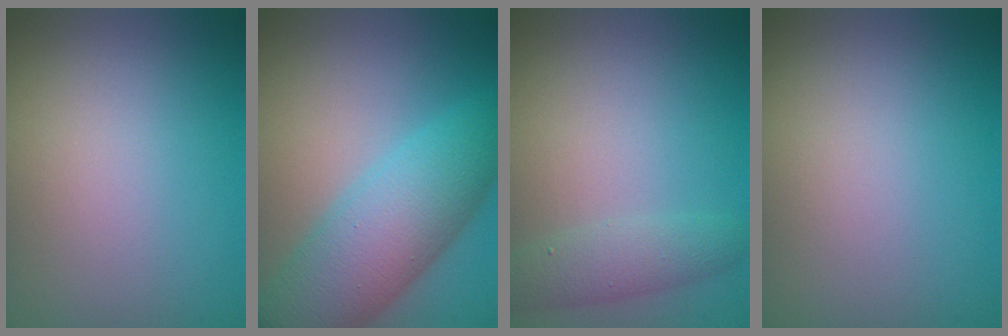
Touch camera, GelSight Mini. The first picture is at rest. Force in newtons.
{"total": 7.9, "press": 7.9, "slide": 0.2}
{"total": 2.7, "press": 2.7, "slide": 0.1}
{"total": 0.0}